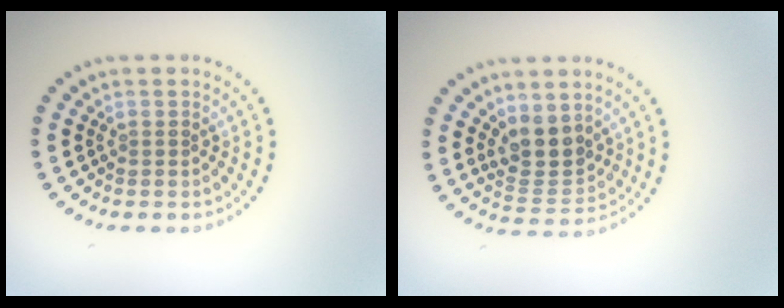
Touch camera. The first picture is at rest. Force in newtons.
{"total": 3.7, "press": 3.3, "slide": 1.7}